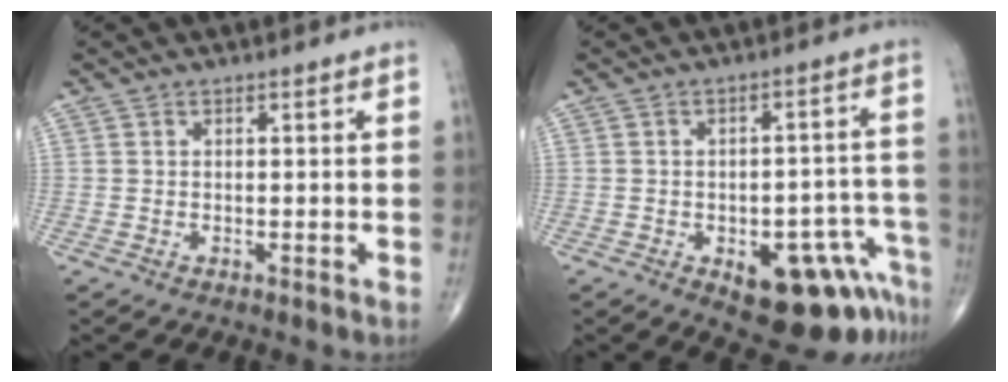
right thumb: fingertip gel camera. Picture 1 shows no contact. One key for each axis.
{"total": 14.2, "fx": -7.4, "fy": 6.5, "fz": 10.2, "tx": -0.076, "ty": 0.056, "tz": -0.086}